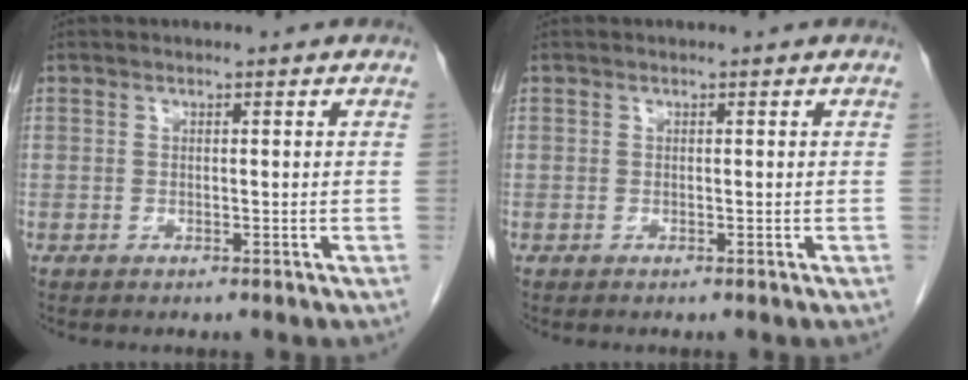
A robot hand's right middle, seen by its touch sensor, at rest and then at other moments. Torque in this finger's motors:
{"motor_torque": [0.71, -0.82, -0.02, 0.01]}